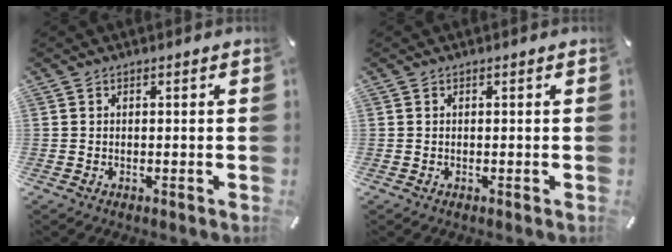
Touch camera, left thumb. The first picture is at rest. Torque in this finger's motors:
{"motor_torque": [-0.02, 0.02, -0.02, 0.03, 0.00]}